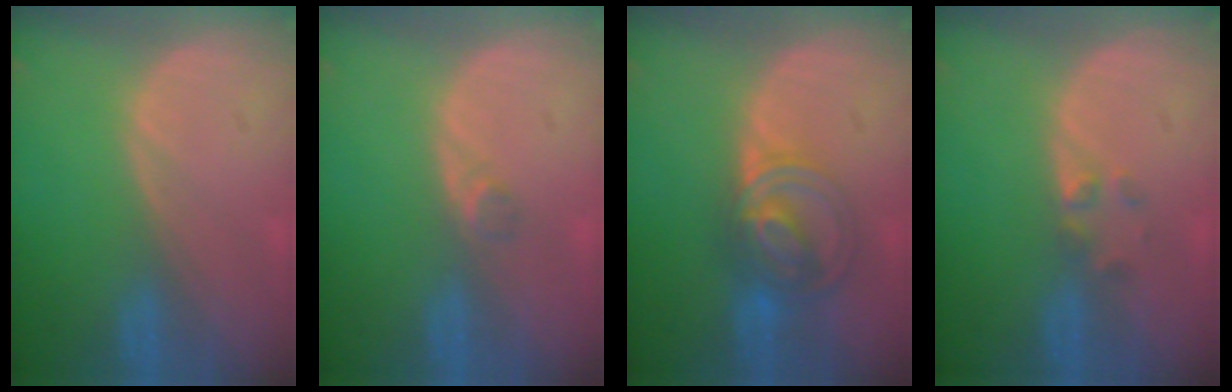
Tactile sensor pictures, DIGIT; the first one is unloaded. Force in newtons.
{"total": 1.3, "press": 1.1, "slide": 0.7}
{"total": 6.9, "press": 6.5, "slide": 2.2}
{"total": 1.9, "press": 1.7, "slide": 0.8}